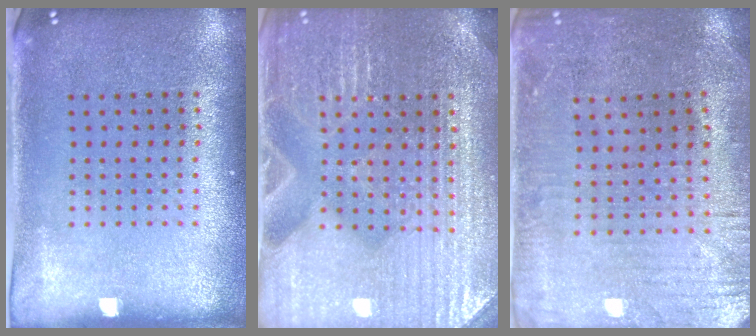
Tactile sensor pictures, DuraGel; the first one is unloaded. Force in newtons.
{"total": 4.4, "press": 4.3, "slide": 1.2}
{"total": 0.9, "press": 0.7, "slide": 0.6}